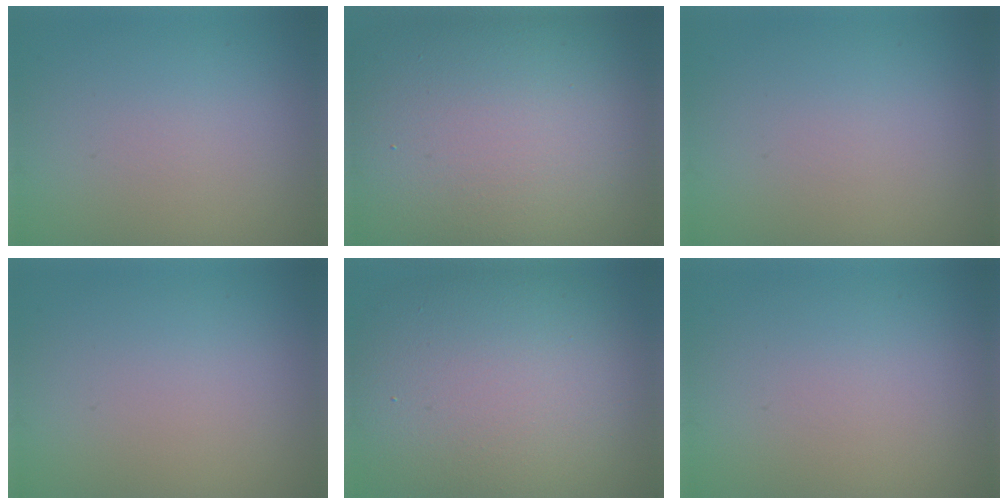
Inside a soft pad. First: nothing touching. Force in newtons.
{"total": 19.9, "press": 19.9, "slide": 1.1}
{"total": 0.0}
{"total": 0.0}
{"total": 13.4, "press": 13.4, "slide": 1.2}
{"total": 0.0}